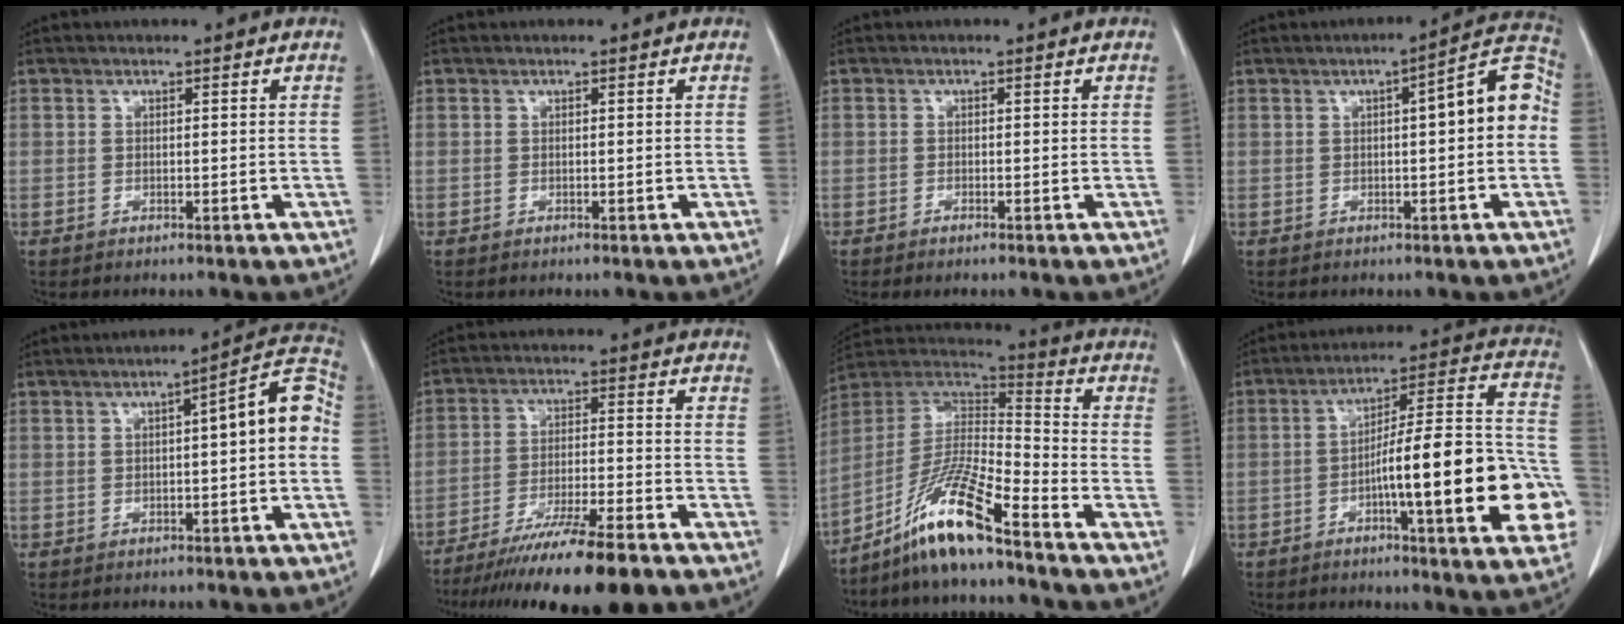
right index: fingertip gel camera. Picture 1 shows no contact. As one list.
[{"total": 0.0}, {"total": 0.7, "force": [-0.6, 0.0, 0.4], "torque": [-0.013, -0.002, -0.007]}, {"total": 8.1, "force": [0.4, 1.5, 8.0], "torque": [-0.100, 0.031, -0.002]}, {"total": 7.9, "force": [0.1, 1.2, 7.8], "torque": [-0.098, 0.029, -0.006]}, {"total": 16.9, "force": [-13.5, 0.8, 10.3], "torque": [-0.159, -0.032, -0.217]}, {"total": 13.6, "force": [-9.6, 0.5, 9.6], "torque": [-0.190, 0.004, -0.180]}, {"total": 22.3, "force": [-6.1, 2.6, 21.3], "torque": [-0.229, 0.025, -0.080]}]